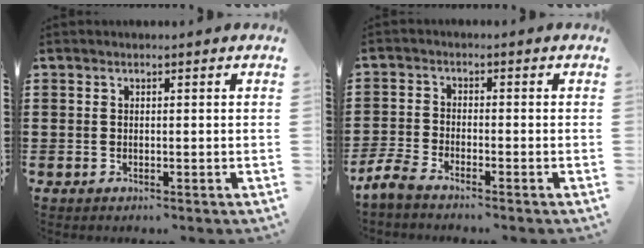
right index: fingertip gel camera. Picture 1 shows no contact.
{"total": 3.1, "force": [-2.9, 0.1, 0.8], "torque": [-0.041, -0.006, -0.066]}